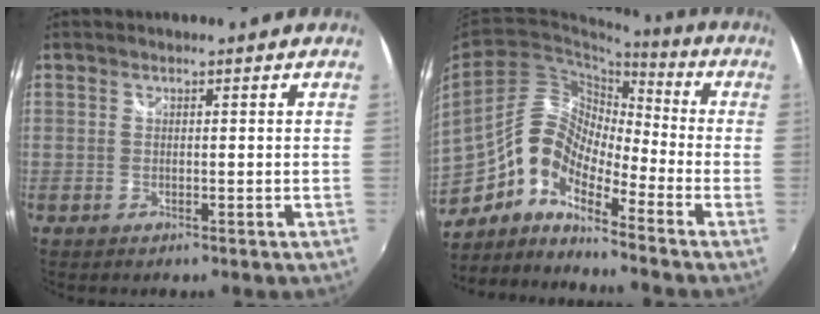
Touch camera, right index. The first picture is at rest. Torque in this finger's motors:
{"motor_torque": [0.18, -0.17, 0.05, -0.07]}